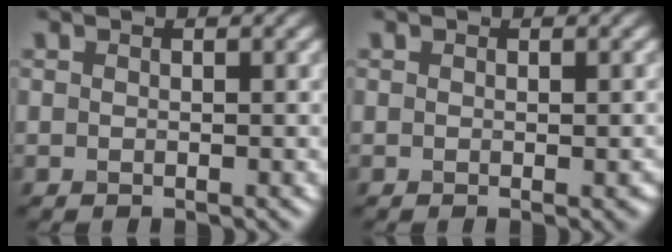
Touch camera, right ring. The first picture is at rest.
{"total": 0.8, "force": [-0.2, 0.1, 0.8], "torque": [-0.009, -0.002, -0.001]}